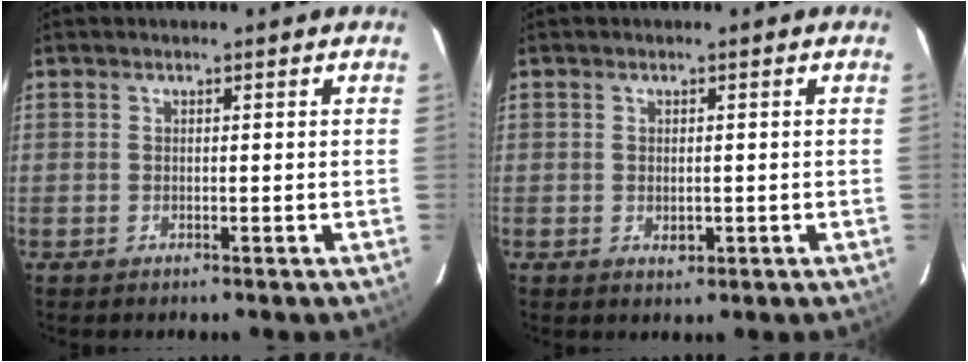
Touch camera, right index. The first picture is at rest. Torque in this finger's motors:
{"motor_torque": [0.25, 0.17, -0.01, 0.02]}